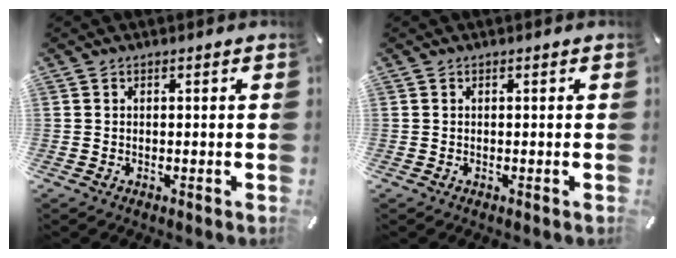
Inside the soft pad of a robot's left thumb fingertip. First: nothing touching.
{"total": 0.0}